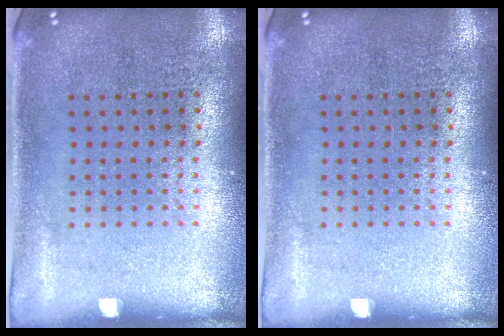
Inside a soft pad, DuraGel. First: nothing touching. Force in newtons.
{"total": 0.0}